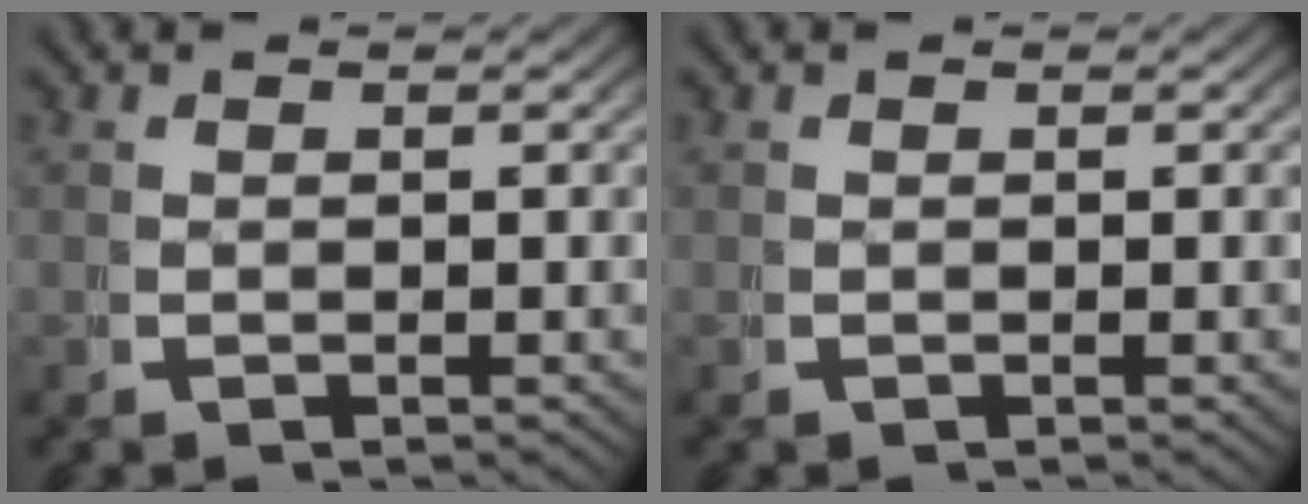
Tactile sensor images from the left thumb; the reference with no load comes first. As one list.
[{"total": 0.0}]